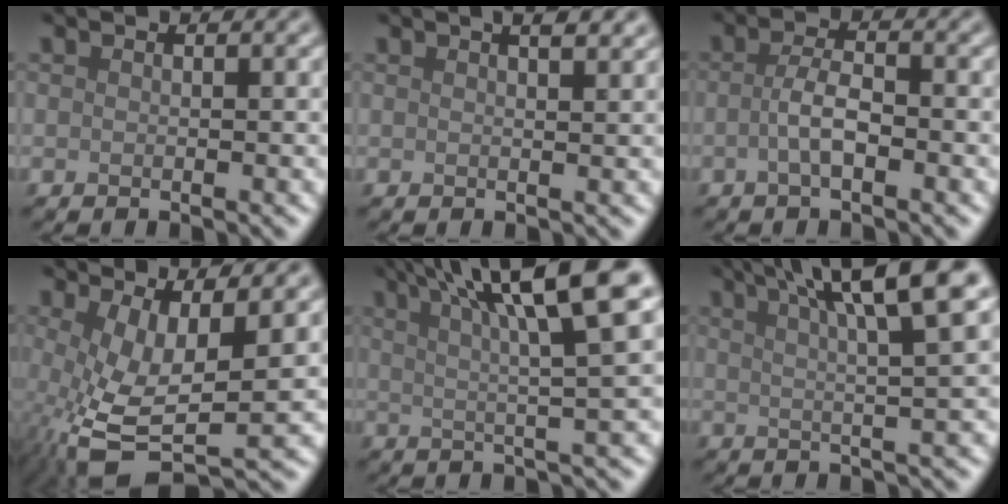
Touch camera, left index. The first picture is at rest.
{"total": 3.8, "force": [2.3, 1.5, 2.7], "torque": [-0.005, 0.020, -0.001]}
{"total": 2.6, "force": [-0.7, 0.8, 2.4], "torque": [-0.048, 0.003, -0.017]}
{"total": 7.7, "force": [-1.0, 2.9, 7.1], "torque": [-0.153, -0.015, -0.013]}
{"total": 11.3, "force": [5.2, 1.9, 9.8], "torque": [-0.110, 0.032, 0.070]}
{"total": 9.6, "force": [4.7, 1.7, 8.2], "torque": [-0.075, 0.035, 0.051]}